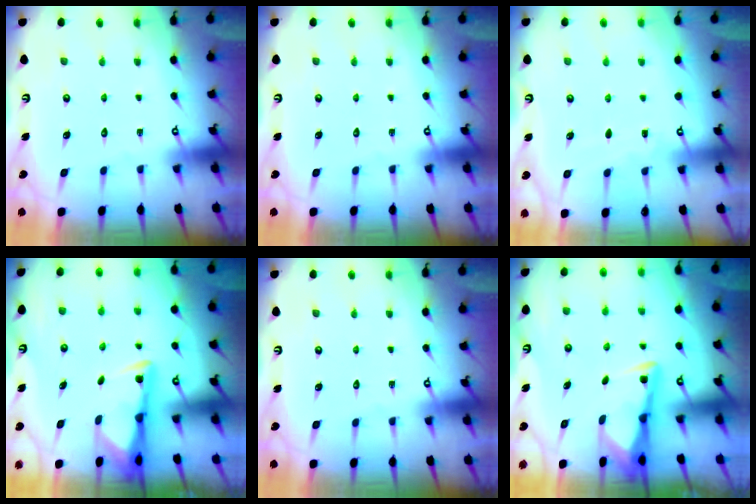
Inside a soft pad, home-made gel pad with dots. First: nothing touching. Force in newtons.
{"total": 0.0}
{"total": 3.6, "press": 3.6, "slide": 0.5}
{"total": 2.8, "press": 2.7, "slide": 0.5}
{"total": 0.0}
{"total": 3.1, "press": 3.1, "slide": 0.4}